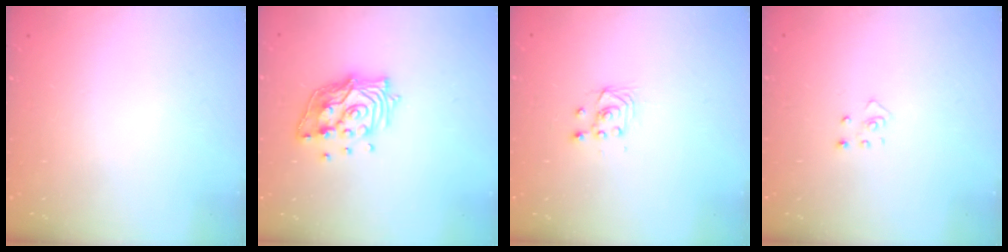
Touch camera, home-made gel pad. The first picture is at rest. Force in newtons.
{"total": 13.4, "press": 13.3, "slide": 1.3}
{"total": 2.9, "press": 2.6, "slide": 1.3}
{"total": 3.3, "press": 3.3, "slide": 0.3}